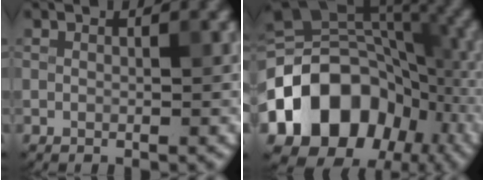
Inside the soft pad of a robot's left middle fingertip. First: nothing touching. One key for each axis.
{"total": 14.4, "fx": -5.7, "fy": 10.7, "fz": 7.8, "tx": -0.140, "ty": 0.006, "tz": -0.111}